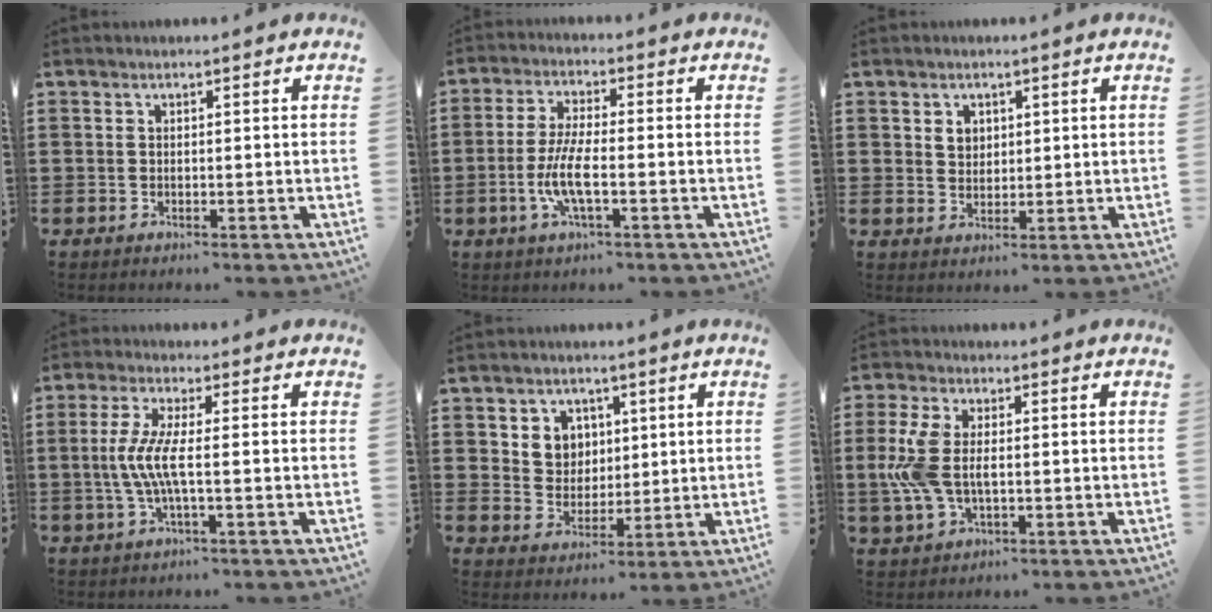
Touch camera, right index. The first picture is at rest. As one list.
[{"total": 6.7, "force": [-2.1, 1.6, 6.1], "torque": [-0.138, -0.013, -0.047]}, {"total": 2.3, "force": [1.1, 1.9, 0.7], "torque": [-0.021, 0.008, 0.020]}, {"total": 5.8, "force": [-0.9, 0.6, 5.7], "torque": [-0.139, -0.015, -0.030]}, {"total": 5.2, "force": [1.9, 4.7, 1.1], "torque": [-0.037, 0.009, 0.032]}, {"total": 7.8, "force": [-0.3, 4.2, 6.6], "torque": [-0.176, -0.006, -0.017]}]